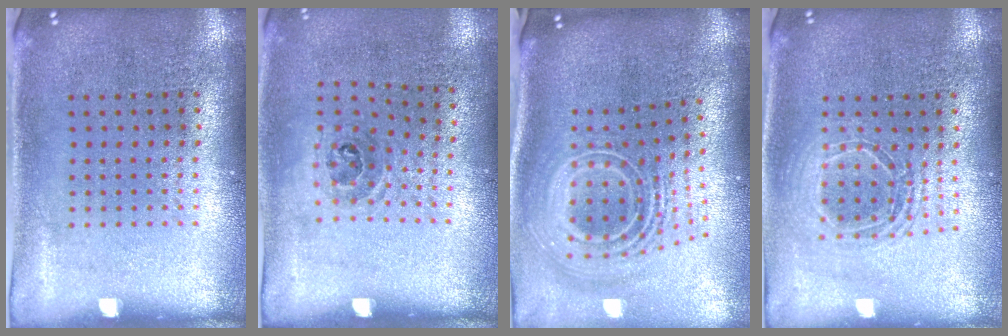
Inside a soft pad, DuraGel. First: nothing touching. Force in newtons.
{"total": 1.0, "press": 0.7, "slide": 0.8}
{"total": 2.9, "press": 1.9, "slide": 2.1}
{"total": 1.7, "press": 1.4, "slide": 0.9}